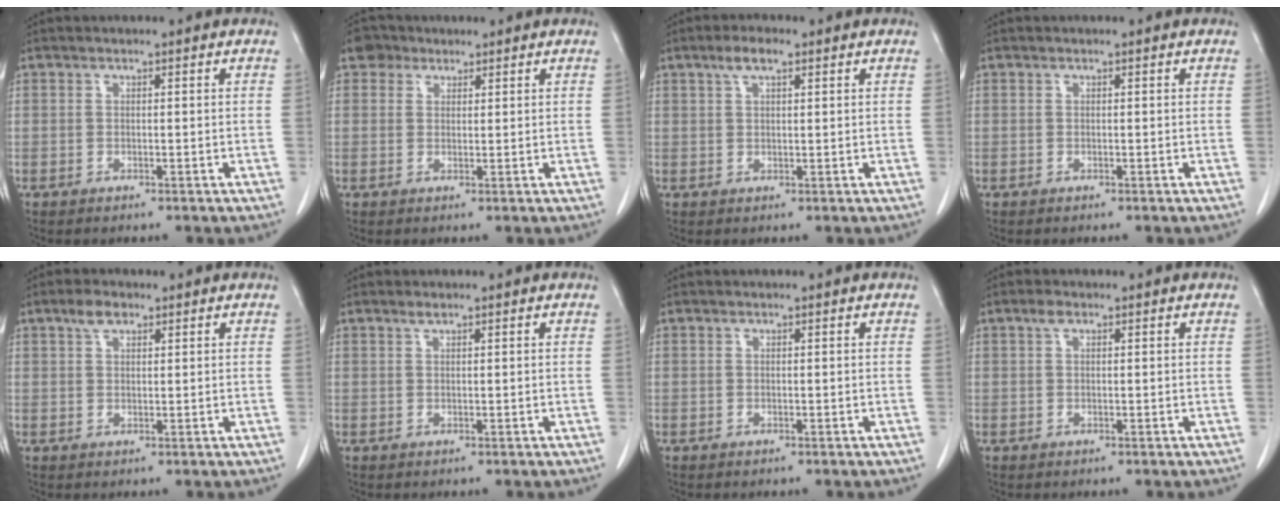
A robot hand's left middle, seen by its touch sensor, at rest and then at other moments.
{"total": 2.8, "force": [1.9, 2.1, 0.4], "torque": [-0.007, 0.010, 0.030]}
{"total": 3.2, "force": [1.9, 0.9, 2.4], "torque": [-0.051, 0.010, 0.037]}
{"total": 0.0}
{"total": 2.6, "force": [1.7, 1.3, 1.6], "torque": [-0.034, 0.006, 0.034]}
{"total": 0.6, "force": [0.5, 0.0, 0.3], "torque": [-0.012, 0.000, 0.012]}
{"total": 0.0}
{"total": 1.2, "force": [0.7, 0.6, 0.8], "torque": [-0.017, 0.009, 0.011]}